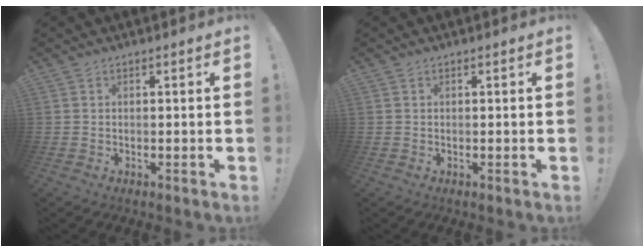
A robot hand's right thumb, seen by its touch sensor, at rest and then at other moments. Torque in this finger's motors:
{"motor_torque": [0.00, 0.00, -0.03, 0.03, 0.01]}